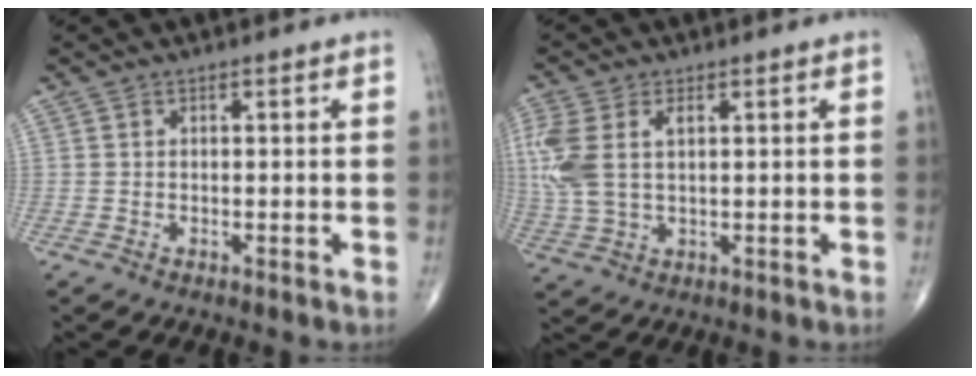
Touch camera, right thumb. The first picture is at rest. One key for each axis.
{"total": 10.1, "fx": 2.2, "fy": 5.8, "fz": 8.0, "tx": -0.211, "ty": 0.011, "tz": 0.051}